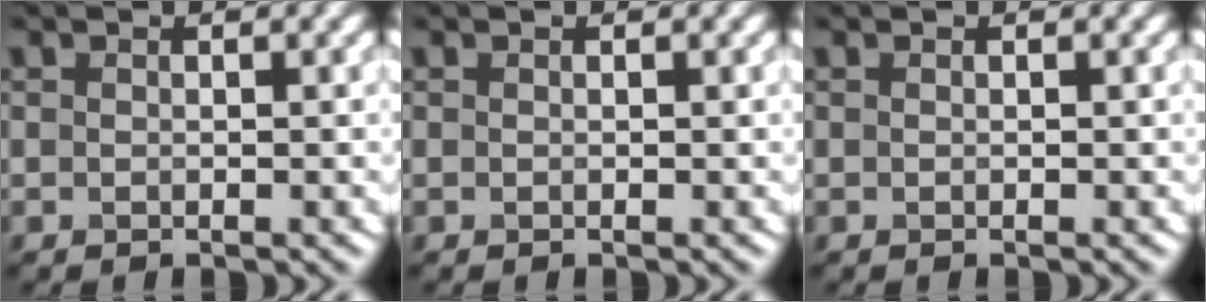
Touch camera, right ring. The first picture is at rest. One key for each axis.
{"total": 0.0}
{"total": 0.0}